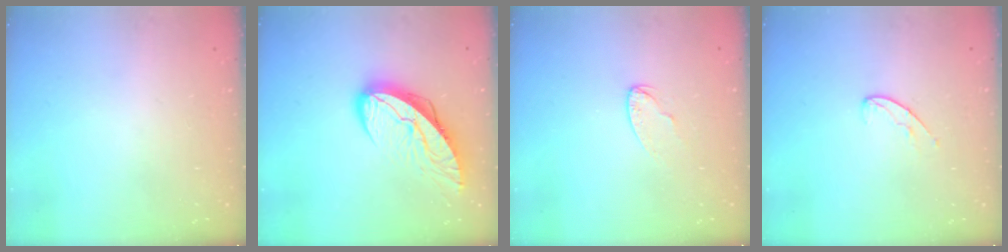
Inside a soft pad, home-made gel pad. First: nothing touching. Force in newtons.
{"total": 11.7, "press": 11.6, "slide": 1.3}
{"total": 4.1, "press": 4.0, "slide": 0.4}
{"total": 6.6, "press": 6.6, "slide": 0.7}